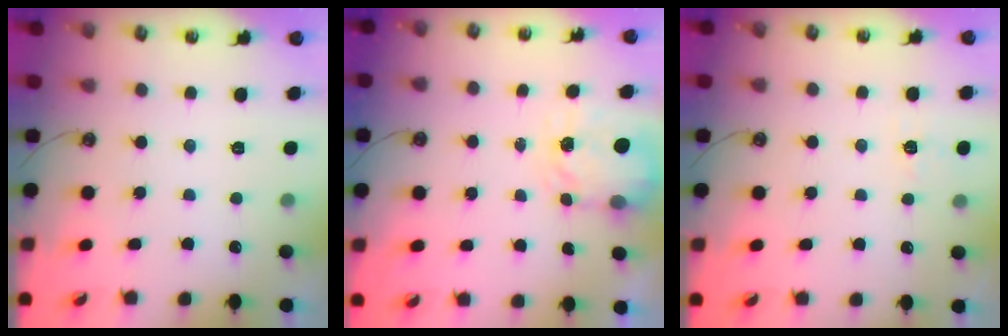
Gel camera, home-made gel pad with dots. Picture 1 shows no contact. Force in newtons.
{"total": 4.0, "press": 3.9, "slide": 0.6}
{"total": 3.9, "press": 3.9, "slide": 0.4}